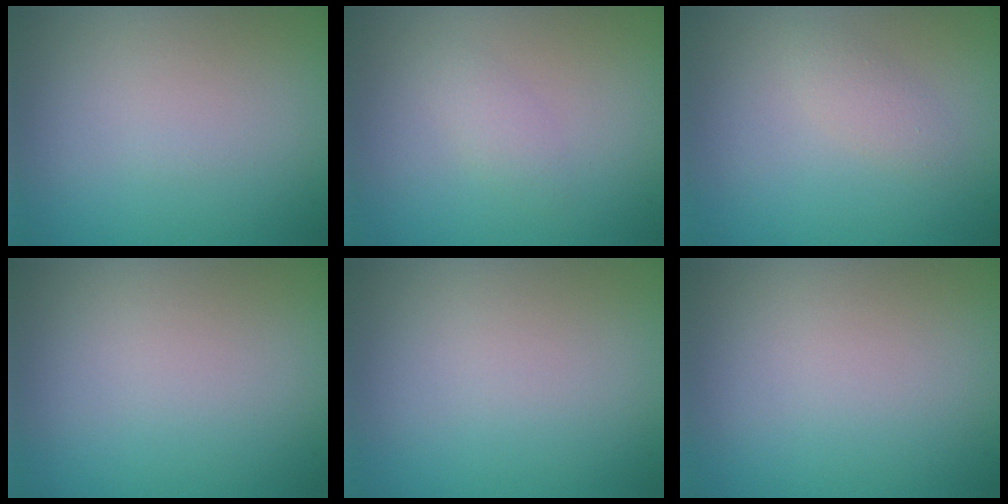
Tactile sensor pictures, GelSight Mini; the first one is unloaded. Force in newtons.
{"total": 1.2, "press": 1.2, "slide": 0.1}
{"total": 1.4, "press": 1.4, "slide": 0.1}
{"total": 0.0}
{"total": 0.0}
{"total": 0.0}